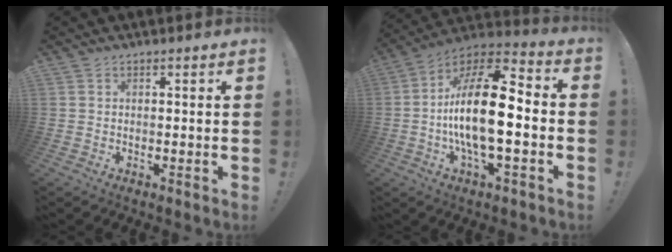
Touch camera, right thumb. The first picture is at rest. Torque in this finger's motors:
{"motor_torque": [0.27, 0.99, 1.94, -0.39, 0.22]}